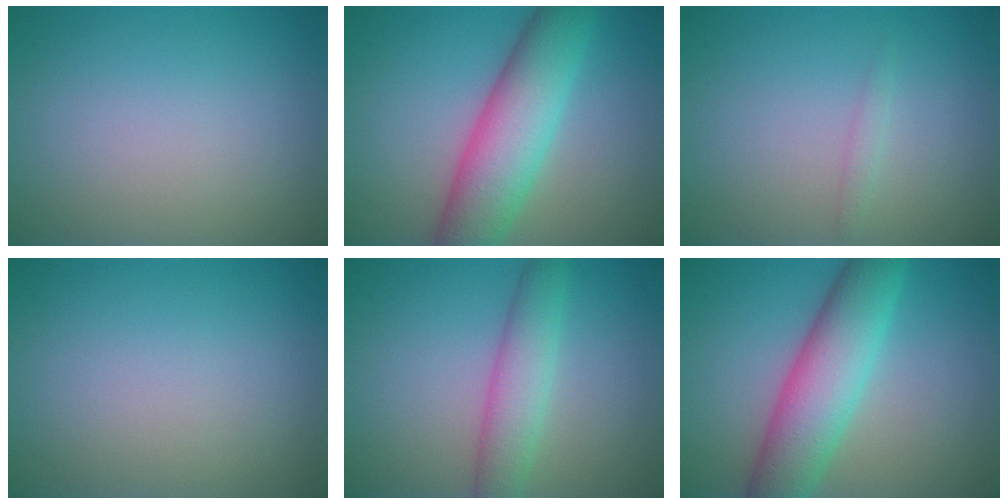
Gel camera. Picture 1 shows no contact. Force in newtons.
{"total": 8.2, "press": 8.2, "slide": 0.2}
{"total": 0.7, "press": 0.7, "slide": 0.1}
{"total": 0.0}
{"total": 3.9, "press": 3.9, "slide": 0.1}
{"total": 7.5, "press": 7.5, "slide": 0.0}